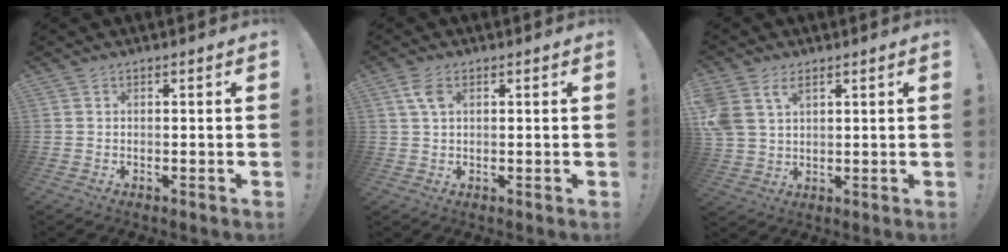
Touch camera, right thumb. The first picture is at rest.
{"total": 4.4, "force": [1.8, 2.2, 3.3], "torque": [-0.062, 0.001, 0.033]}
{"total": 7.3, "force": [3.7, 4.9, 3.9], "torque": [-0.082, -0.013, 0.073]}